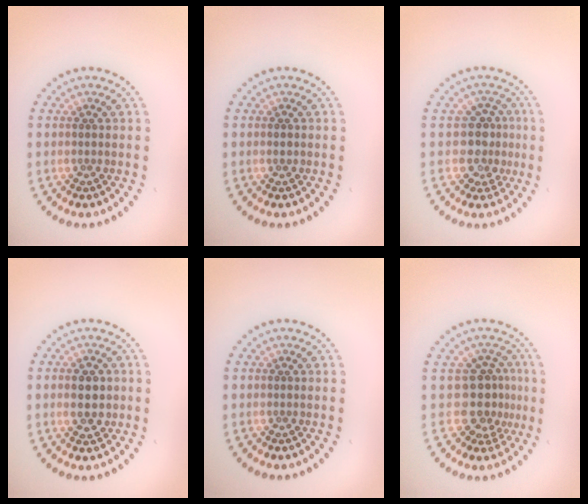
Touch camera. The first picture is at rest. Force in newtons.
{"total": 0.7, "press": 0.7, "slide": 0.1}
{"total": 2.9, "press": 2.3, "slide": 1.8}
{"total": 2.7, "press": 2.7, "slide": 0.2}
{"total": 0.0}
{"total": 3.5, "press": 2.6, "slide": 2.4}